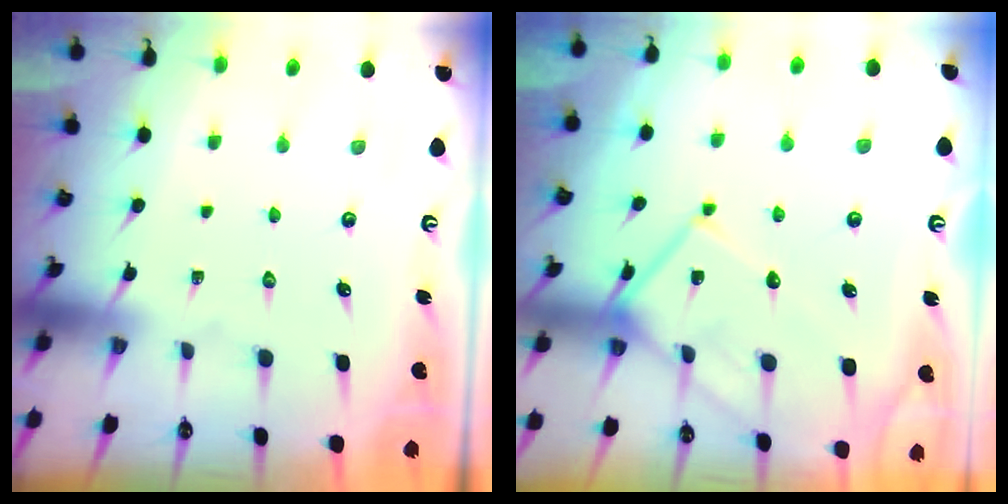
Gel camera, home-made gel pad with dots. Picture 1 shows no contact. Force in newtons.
{"total": 14.8, "press": 14.7, "slide": 1.2}